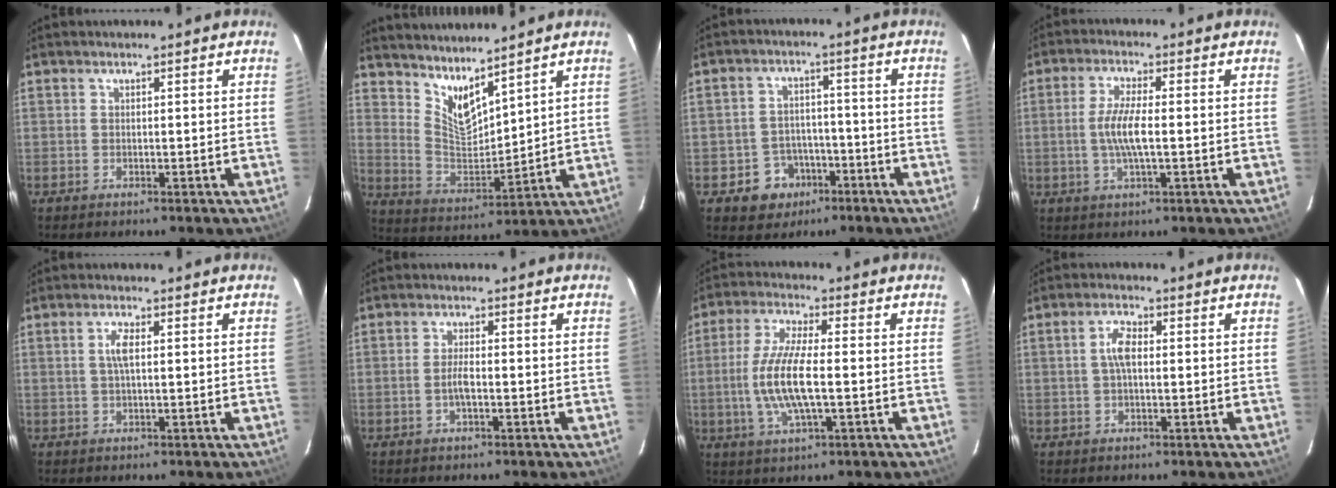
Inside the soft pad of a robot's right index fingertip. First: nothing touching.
{"total": 9.2, "force": [7.4, 2.3, 4.9], "torque": [-0.089, -0.015, 0.147]}
{"total": 7.6, "force": [-3.9, 6.4, 1.3], "torque": [-0.043, 0.027, -0.046]}
{"total": 6.3, "force": [-0.6, 1.2, 6.2], "torque": [-0.120, -0.001, -0.011]}
{"total": 2.9, "force": [0.4, 0.8, 2.7], "torque": [-0.056, 0.004, 0.009]}
{"total": 3.0, "force": [-0.8, 0.9, 2.8], "torque": [-0.055, 0.000, -0.014]}
{"total": 11.5, "force": [-1.4, 3.0, 11.0], "torque": [-0.226, -0.003, -0.029]}
{"total": 4.0, "force": [0.2, 1.8, 3.5], "torque": [-0.071, 0.010, 0.005]}